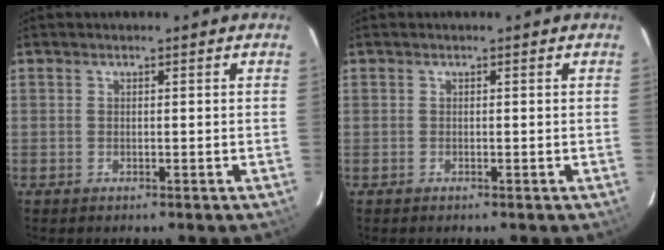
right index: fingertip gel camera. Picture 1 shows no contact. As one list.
[{"total": 0.0}]